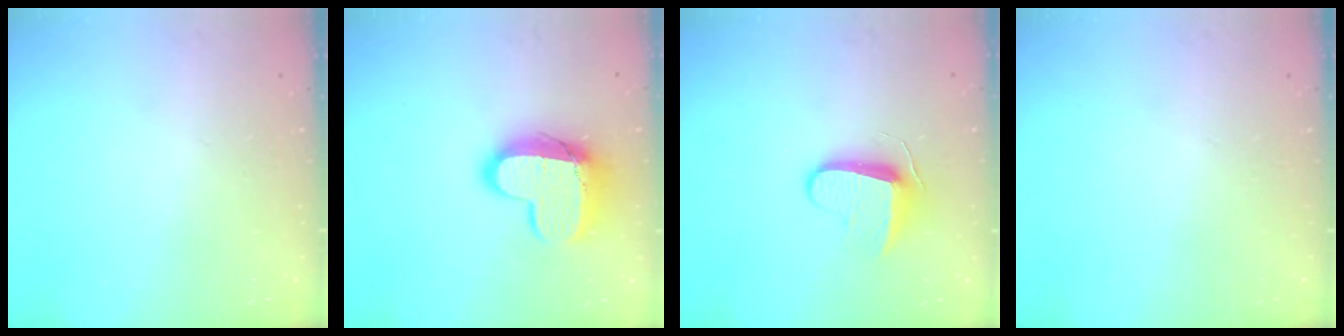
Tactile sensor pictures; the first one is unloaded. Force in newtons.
{"total": 14.1, "press": 14.1, "slide": 1.1}
{"total": 8.7, "press": 8.7, "slide": 0.7}
{"total": 0.0}